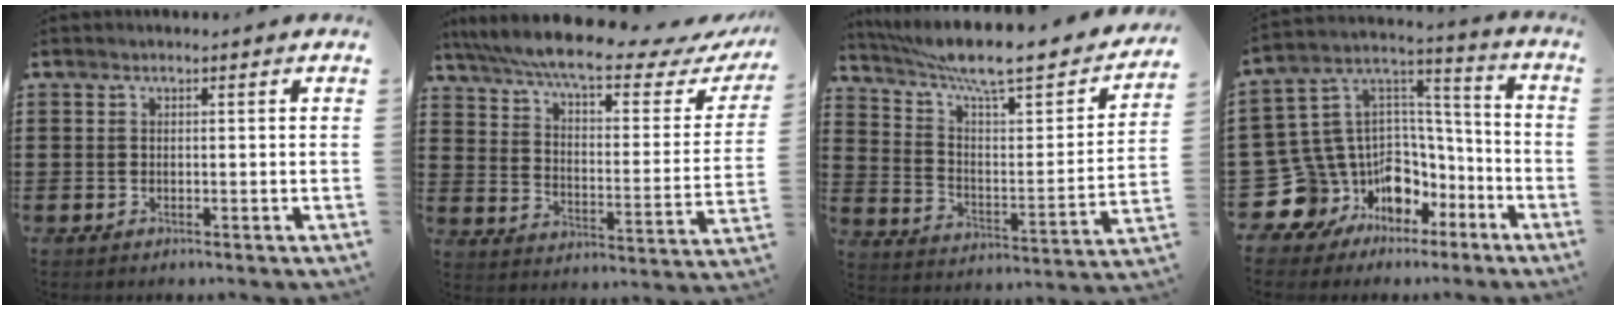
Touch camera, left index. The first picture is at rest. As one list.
[{"total": 9.1, "force": [7.4, 0.2, 5.2], "torque": [-0.129, -0.047, 0.124]}, {"total": 9.0, "force": [7.2, 0.8, 5.3], "torque": [-0.124, -0.057, 0.116]}, {"total": 12.3, "force": [-6.4, 10.2, 2.4], "torque": [-0.103, -0.019, -0.091]}]